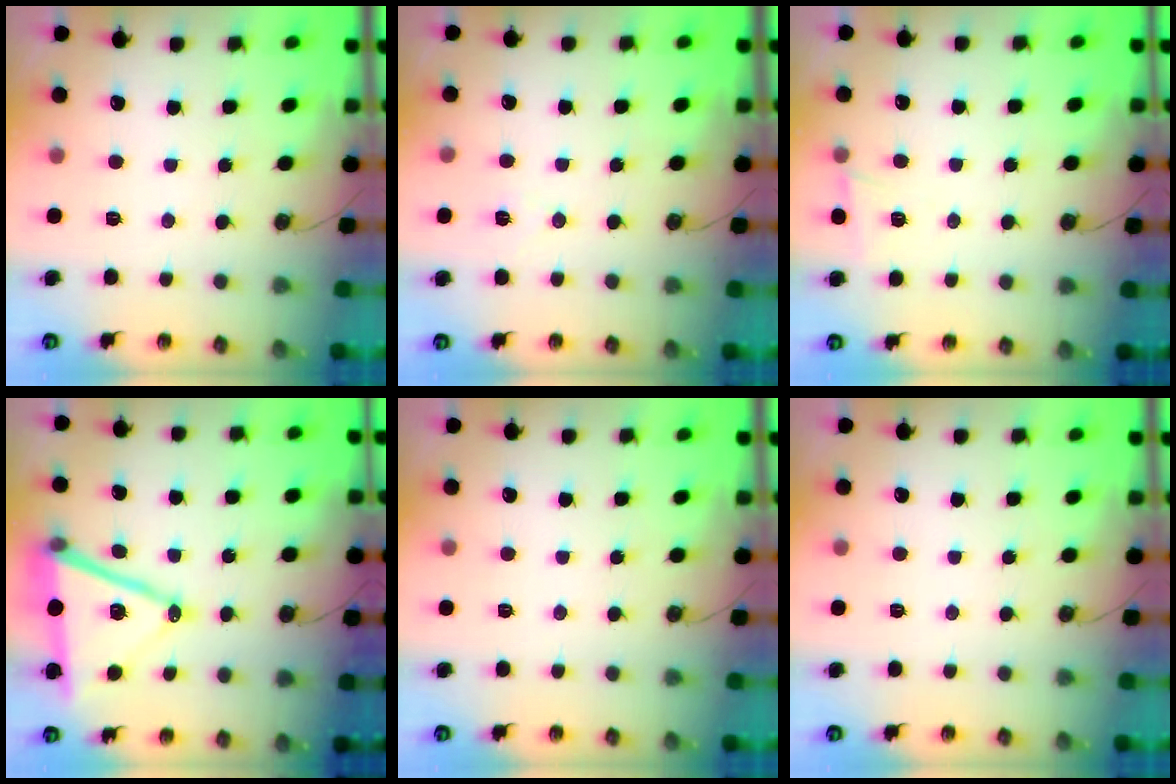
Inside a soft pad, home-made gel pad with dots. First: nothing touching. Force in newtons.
{"total": 6.1, "press": 4.0, "slide": 4.6}
{"total": 5.0, "press": 4.0, "slide": 2.9}
{"total": 16.0, "press": 15.5, "slide": 3.8}
{"total": 0.0}
{"total": 0.0}